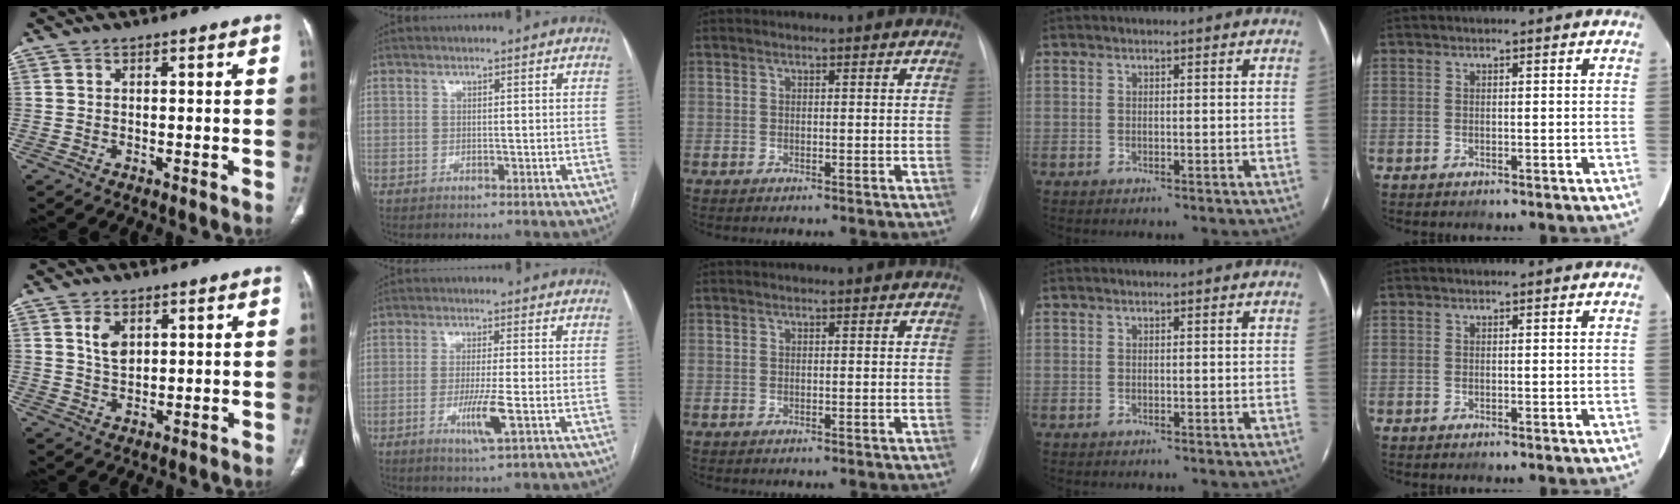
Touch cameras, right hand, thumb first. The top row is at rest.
{"thumb": {"total": 4.3, "force": [1.7, 2.7, 2.9], "torque": [-0.045, -0.011, 0.036]}, "index": {"total": 5.1, "force": [-1.6, -0.3, 4.8], "torque": [-0.096, -0.014, -0.030]}}